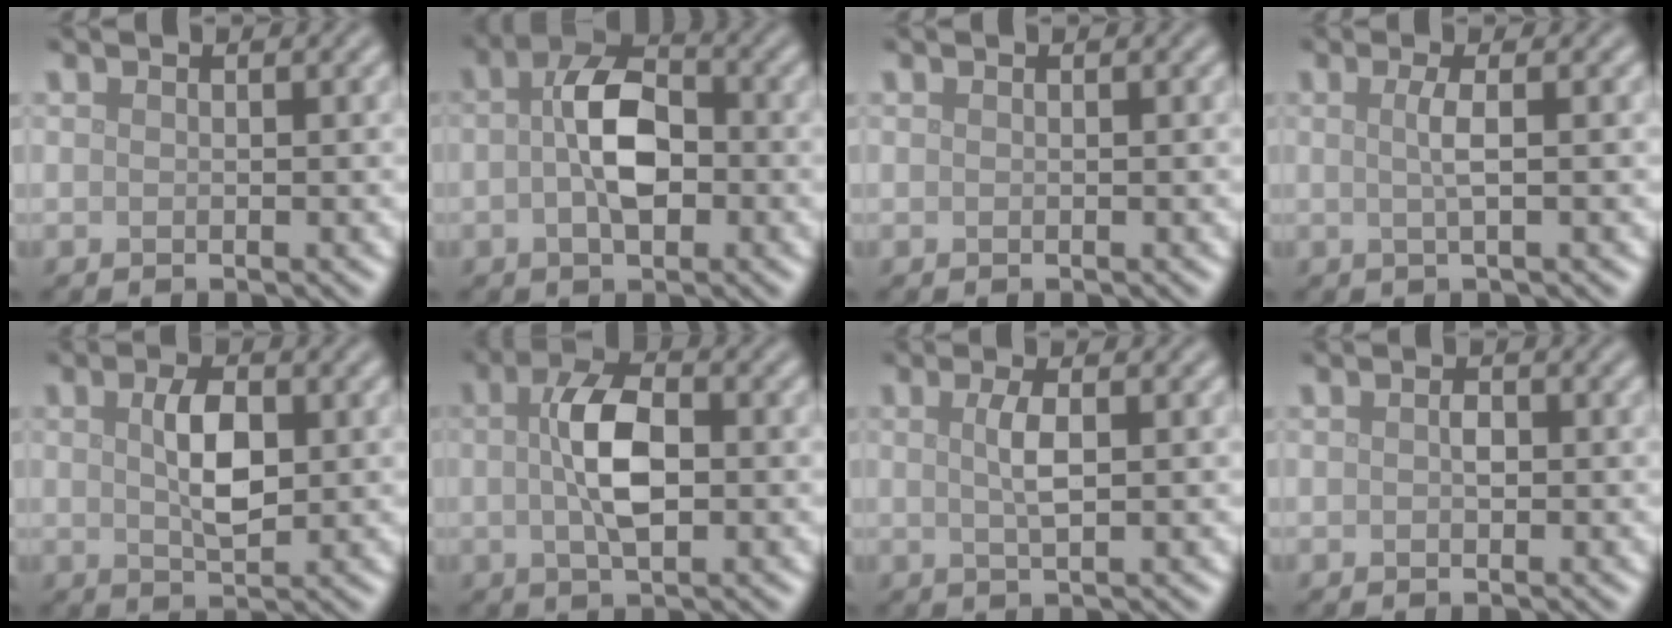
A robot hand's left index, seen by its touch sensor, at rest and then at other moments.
{"total": 5.5, "force": [-0.2, 2.9, 4.6], "torque": [-0.083, 0.007, -0.009]}
{"total": 0.0}
{"total": 1.9, "force": [0.1, 0.4, 1.9], "torque": [-0.036, 0.003, -0.003]}
{"total": 3.9, "force": [0.6, 1.8, 3.4], "torque": [-0.073, 0.000, 0.013]}
{"total": 5.2, "force": [0.2, 2.1, 4.7], "torque": [-0.092, 0.008, 0.000]}
{"total": 2.2, "force": [0.4, 0.5, 2.1], "torque": [-0.043, 0.004, 0.007]}
{"total": 1.0, "force": [0.0, 0.6, 0.8], "torque": [-0.014, 0.001, -0.002]}